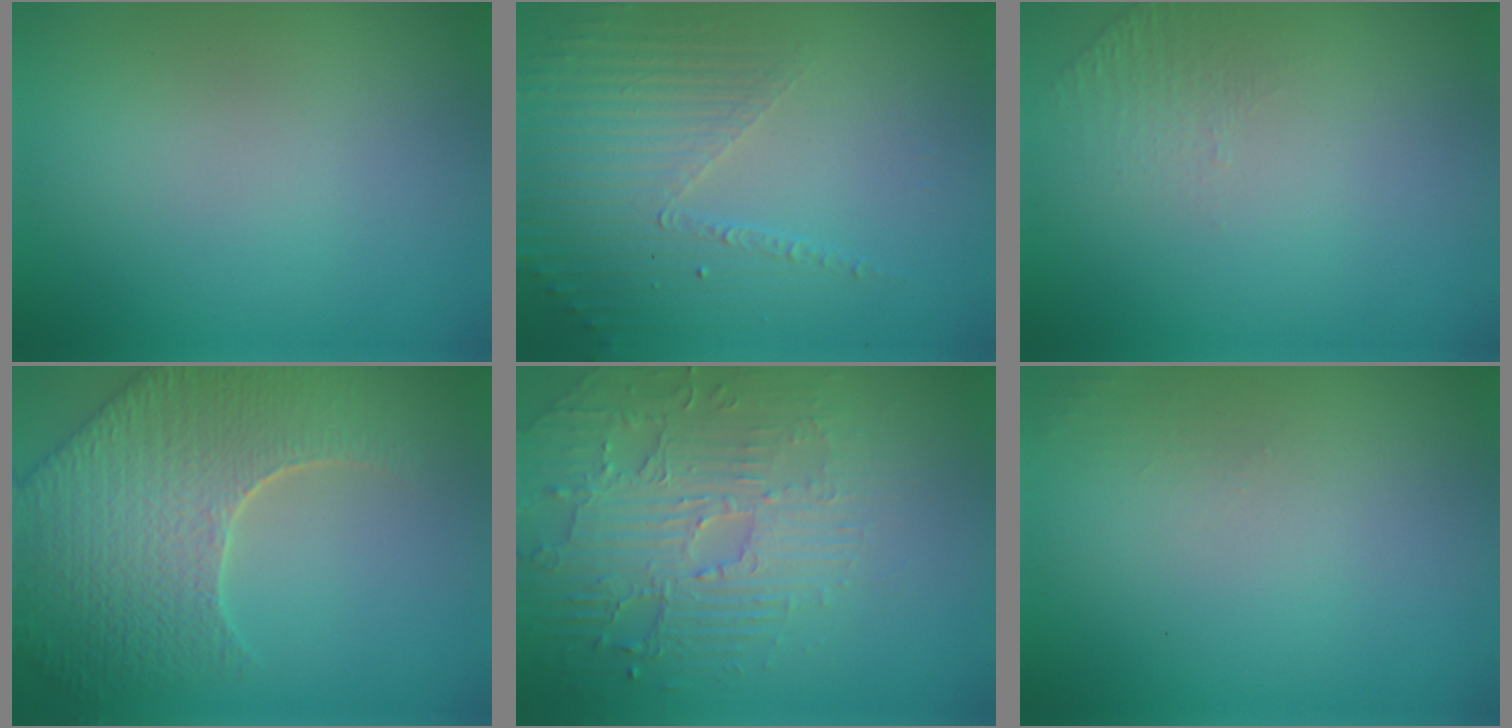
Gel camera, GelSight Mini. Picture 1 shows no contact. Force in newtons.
{"total": 5.2, "press": 3.1, "slide": 4.1}
{"total": 1.0, "press": 0.5, "slide": 0.9}
{"total": 8.9, "press": 6.4, "slide": 6.3}
{"total": 4.4, "press": 4.2, "slide": 1.4}
{"total": 0.7, "press": 0.6, "slide": 0.1}